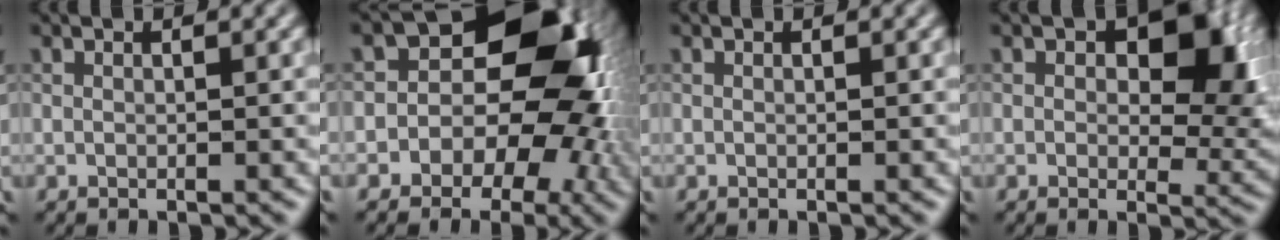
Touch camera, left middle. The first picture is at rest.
{"total": 11.1, "force": [-1.0, 8.4, 7.2], "torque": [-0.022, 0.021, -0.041]}
{"total": 0.0}
{"total": 6.9, "force": [1.7, 4.0, 5.3], "torque": [-0.076, 0.003, 0.038]}